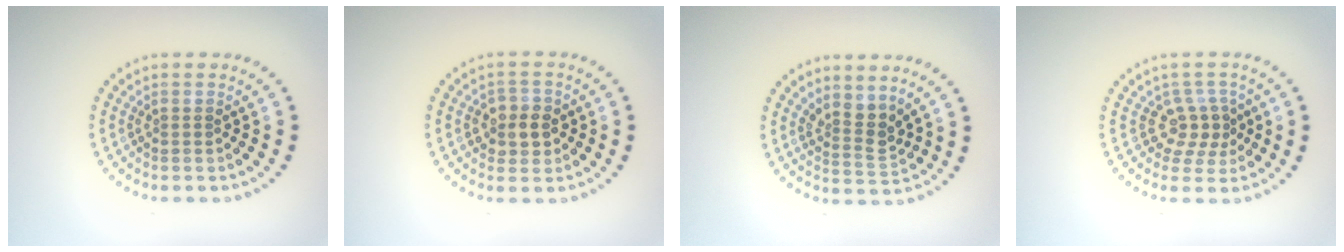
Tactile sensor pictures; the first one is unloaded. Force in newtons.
{"total": 2.7, "press": 2.5, "slide": 0.9}
{"total": 2.6, "press": 1.9, "slide": 1.7}
{"total": 2.8, "press": 2.2, "slide": 1.8}